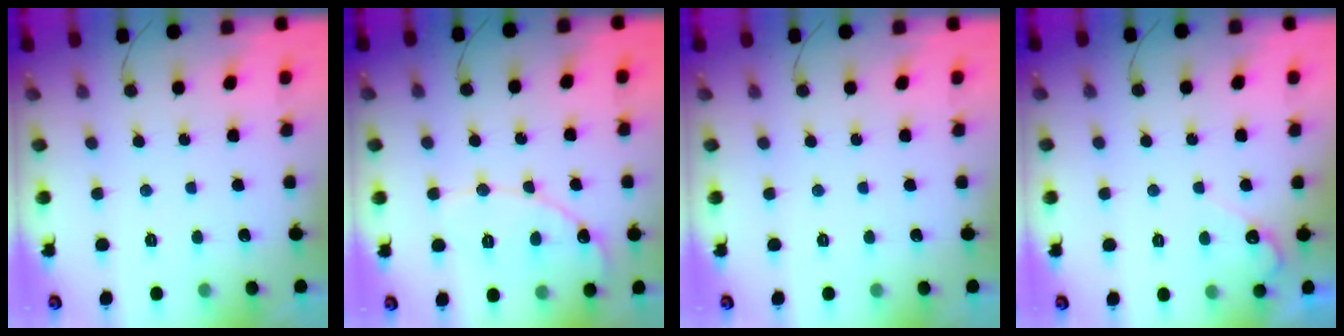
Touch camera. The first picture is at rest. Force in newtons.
{"total": 10.7, "press": 10.7, "slide": 0.8}
{"total": 0.0}
{"total": 3.6, "press": 3.6, "slide": 0.3}